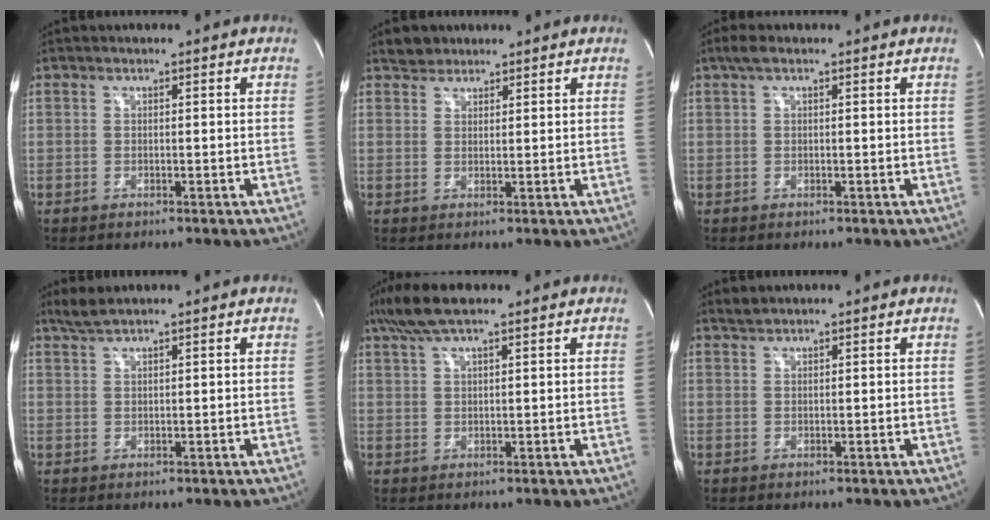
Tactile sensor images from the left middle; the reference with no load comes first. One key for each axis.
{"total": 2.3, "fx": 1.9, "fy": 1.4, "fz": 0.0, "tx": -0.002, "ty": 0.011, "tz": 0.031}
{"total": 1.9, "fx": 1.2, "fy": 0.6, "fz": 1.4, "tx": -0.034, "ty": 0.021, "tz": 0.020}
{"total": 2.2, "fx": 2.0, "fy": -0.2, "fz": 1.0, "tx": -0.024, "ty": 0.010, "tz": 0.045}
{"total": 6.7, "fx": 4.9, "fy": 1.2, "fz": 4.4, "tx": -0.092, "ty": 0.029, "tz": 0.090}
{"total": 1.1, "fx": 1.1, "fy": 0.2, "fz": 0.1, "tx": -0.008, "ty": 0.007, "tz": 0.026}